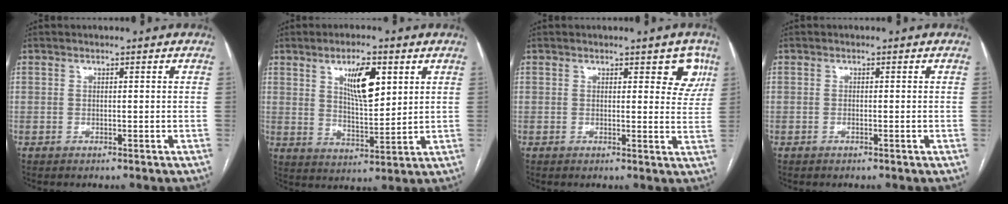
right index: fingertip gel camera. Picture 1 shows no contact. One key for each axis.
{"total": 8.5, "fx": 3.7, "fy": 2.5, "fz": 7.3, "tx": -0.128, "ty": -0.001, "tz": 0.068}
{"total": 4.9, "fx": 2.6, "fy": 2.2, "fz": 3.5, "tx": -0.019, "ty": 0.000, "tz": 0.022}
{"total": 0.6, "fx": -0.3, "fy": 0.1, "fz": 0.5, "tx": -0.011, "ty": -0.001, "tz": -0.004}